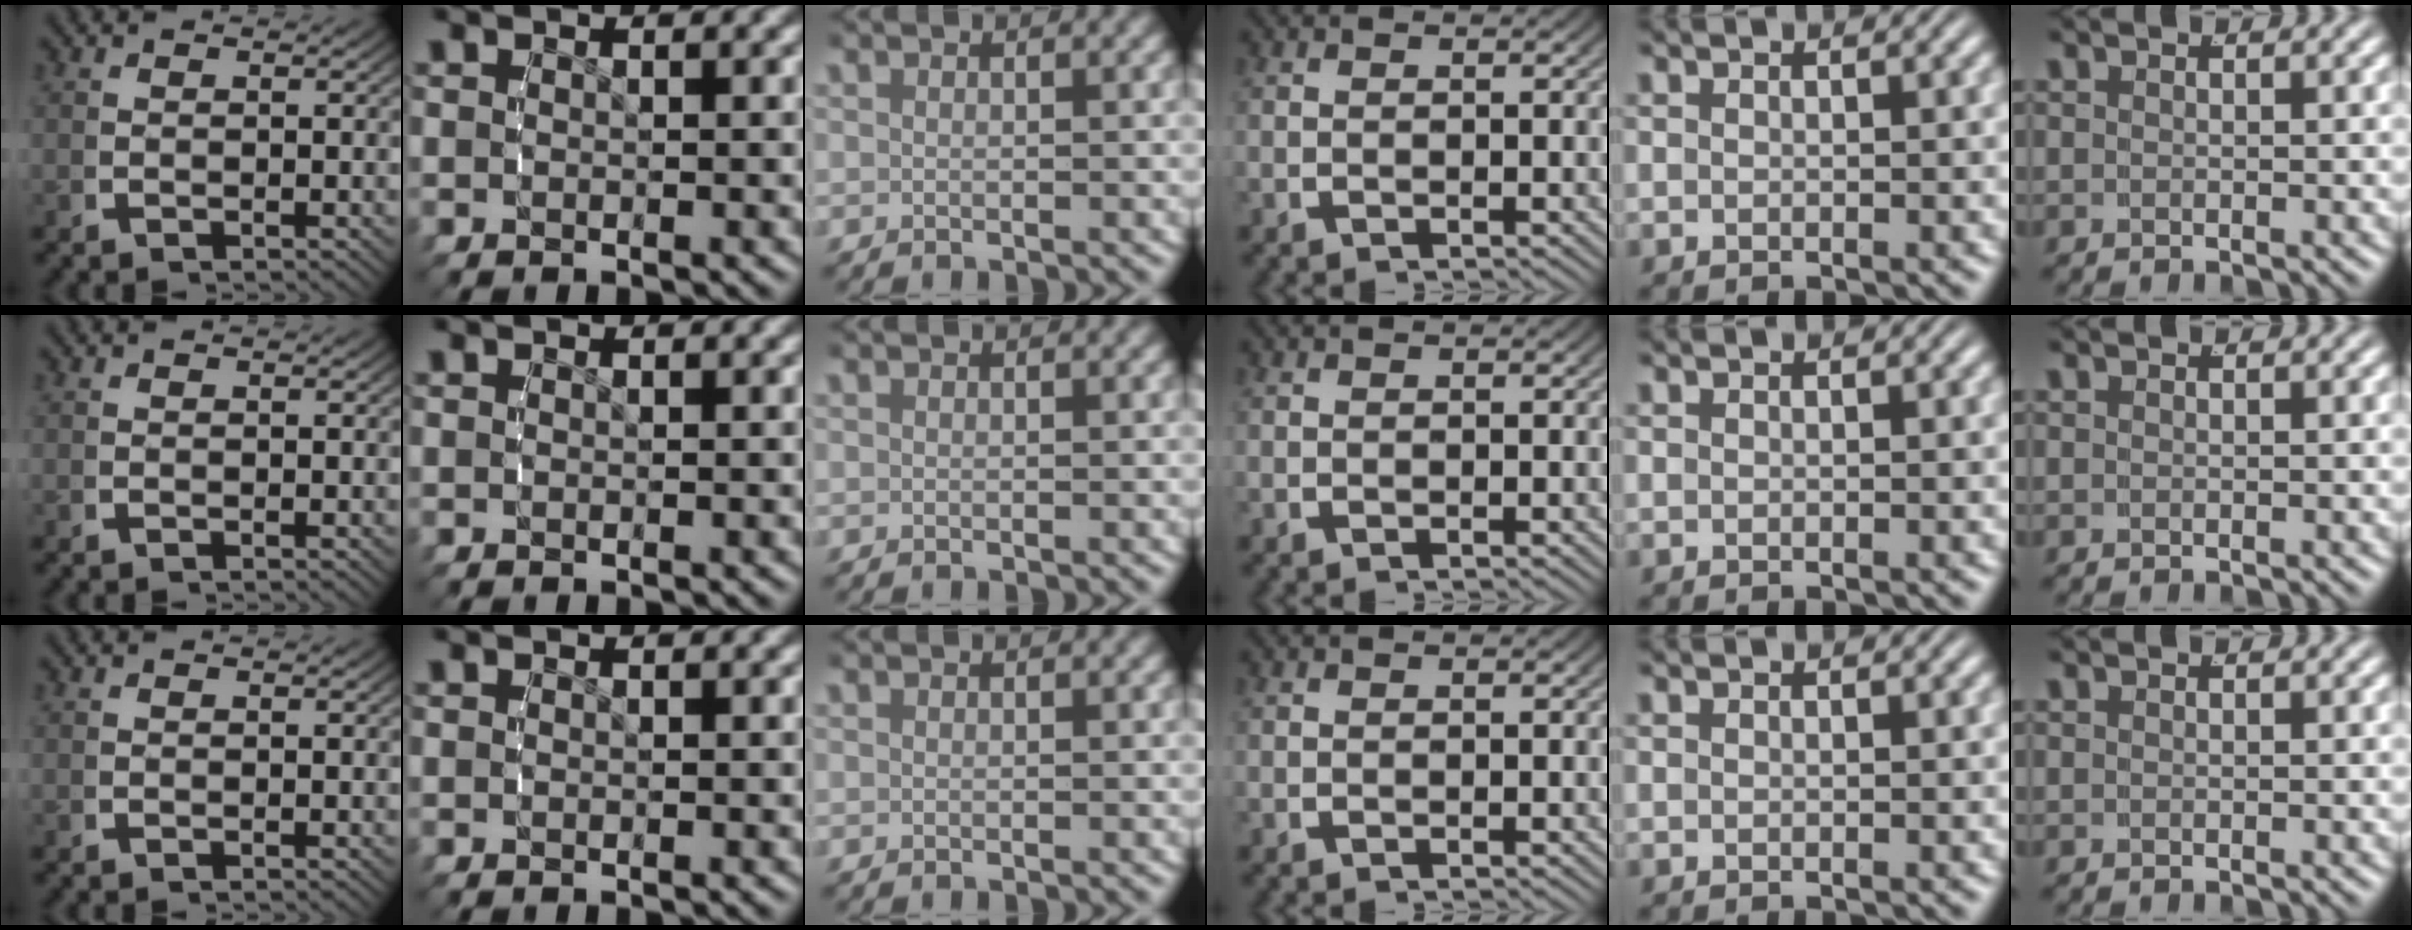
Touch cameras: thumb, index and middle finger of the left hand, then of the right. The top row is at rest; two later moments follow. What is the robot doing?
{"motion": "reach", "object": "bowl"}